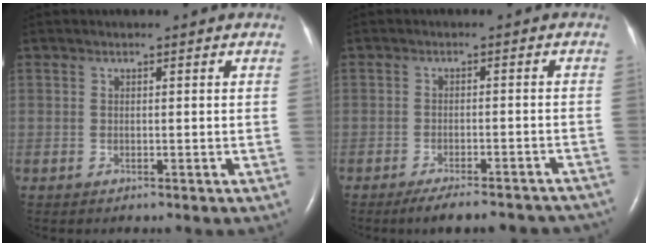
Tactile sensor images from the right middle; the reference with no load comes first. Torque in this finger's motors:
{"motor_torque": [0.68, -0.69, 0.04, 0.02]}